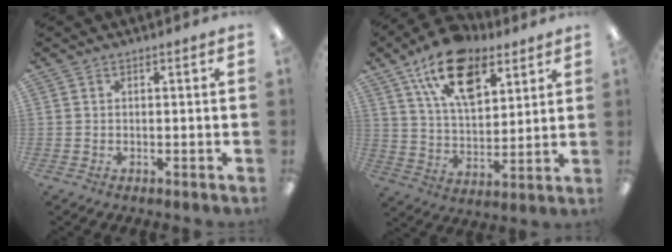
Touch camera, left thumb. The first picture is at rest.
{"total": 17.8, "force": [10.8, 9.4, 10.5], "torque": [-0.177, -0.043, 0.194]}